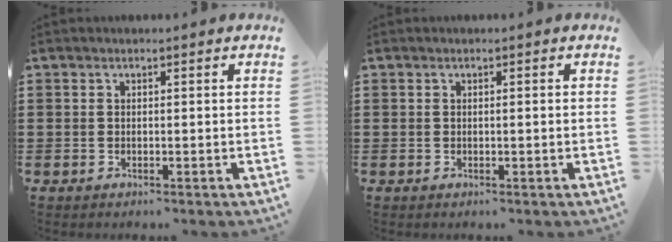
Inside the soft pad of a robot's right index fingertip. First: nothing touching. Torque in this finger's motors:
{"motor_torque": [-0.16, 0.03, -0.01, -0.01]}